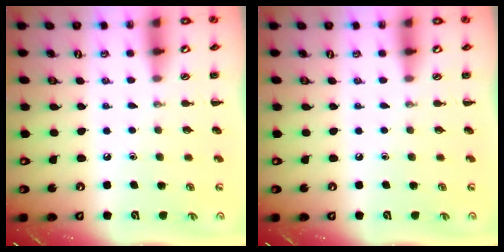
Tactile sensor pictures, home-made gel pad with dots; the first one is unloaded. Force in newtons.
{"total": 0.0}